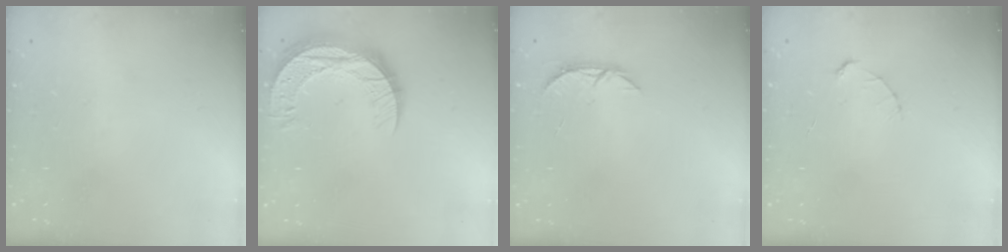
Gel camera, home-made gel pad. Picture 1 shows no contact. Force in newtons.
{"total": 12.7, "press": 12.7, "slide": 0.9}
{"total": 5.7, "press": 5.6, "slide": 0.4}
{"total": 2.7, "press": 2.7, "slide": 0.3}